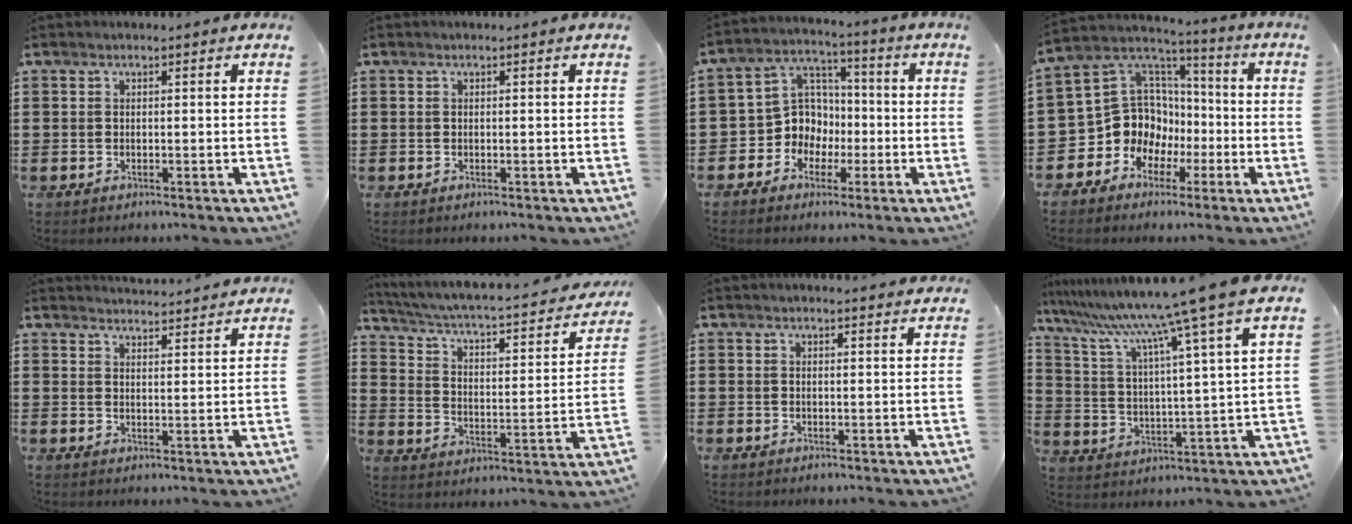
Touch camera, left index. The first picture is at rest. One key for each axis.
{"total": 0.0}
{"total": 8.0, "fx": -1.9, "fy": 7.5, "fz": 2.0, "tx": -0.080, "ty": 0.005, "tz": -0.038}
{"total": 11.0, "fx": -2.7, "fy": 10.2, "fz": 3.1, "tx": -0.102, "ty": -0.014, "tz": -0.046}
{"total": 3.1, "fx": 3.1, "fy": -0.1, "fz": -0.1, "tx": 0.000, "ty": -0.018, "tz": 0.055}
{"total": 3.5, "fx": 2.5, "fy": 0.6, "fz": 2.3, "tx": -0.060, "ty": -0.031, "tz": 0.030}
{"total": 1.2, "fx": 1.1, "fy": 0.3, "fz": 0.1, "tx": -0.003, "ty": 0.001, "tz": 0.023}
{"total": 10.8, "fx": 9.0, "fy": -1.8, "fz": 5.8, "tx": -0.150, "ty": -0.060, "tz": 0.137}